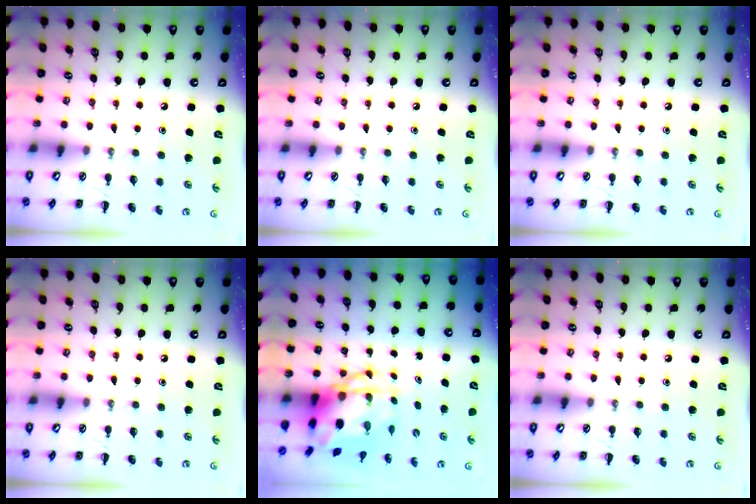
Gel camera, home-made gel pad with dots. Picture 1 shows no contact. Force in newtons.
{"total": 0.0}
{"total": 0.0}
{"total": 0.0}
{"total": 6.6, "press": 6.3, "slide": 2.1}
{"total": 0.0}